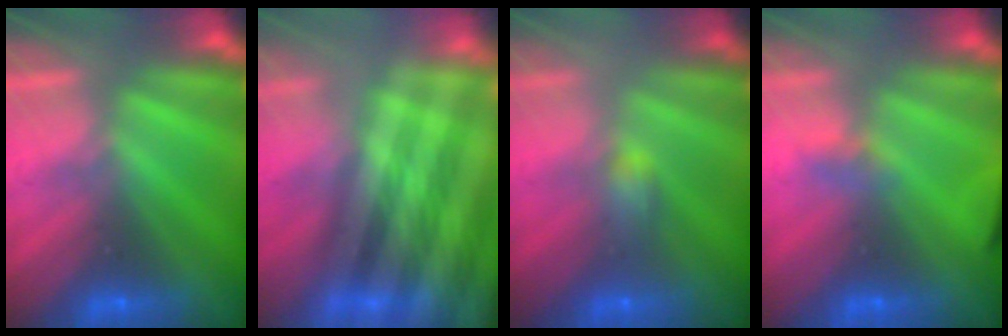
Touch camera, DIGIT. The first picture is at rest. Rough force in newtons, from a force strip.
{"total": 5.6}
{"total": 2.2}
{"total": 3.1}